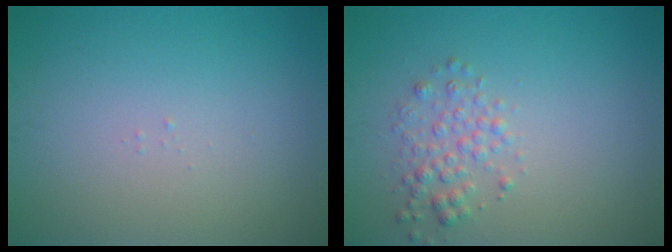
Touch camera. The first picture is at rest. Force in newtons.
{"total": 2.0, "press": 2.0, "slide": 0.1}